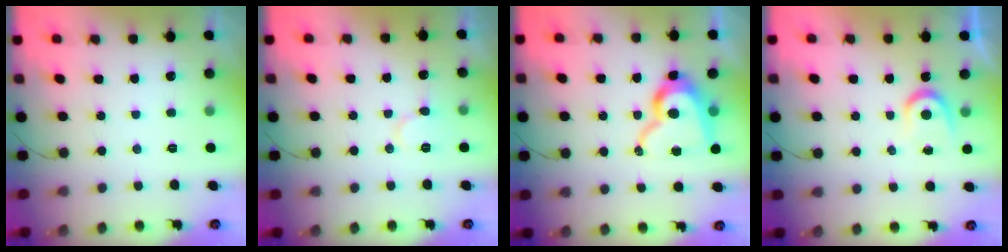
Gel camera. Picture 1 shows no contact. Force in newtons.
{"total": 6.8, "press": 6.8, "slide": 0.8}
{"total": 15.5, "press": 15.4, "slide": 1.6}
{"total": 4.4, "press": 4.3, "slide": 0.5}